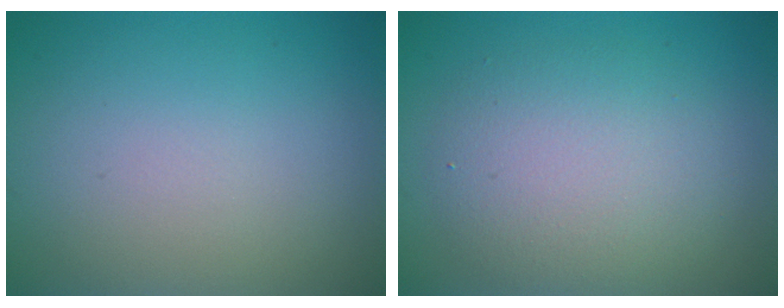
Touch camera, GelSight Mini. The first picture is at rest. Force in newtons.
{"total": 5.0, "press": 5.0, "slide": 0.3}